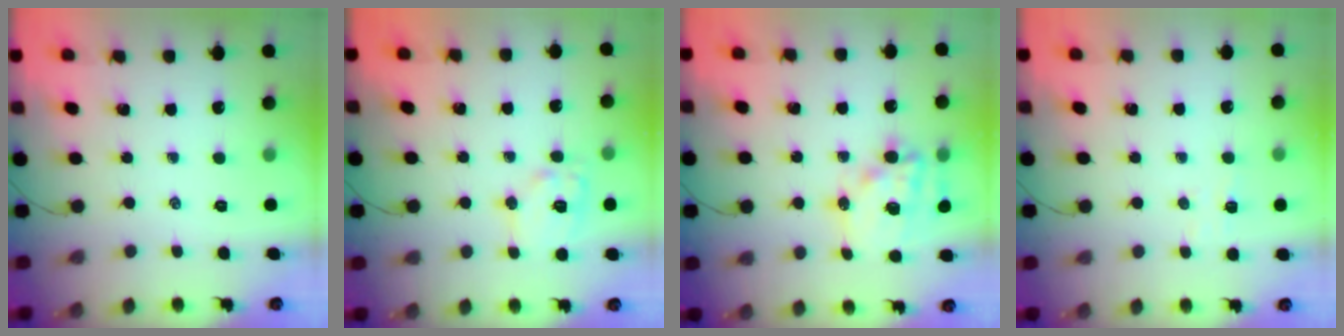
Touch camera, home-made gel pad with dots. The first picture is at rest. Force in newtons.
{"total": 10.8, "press": 10.6, "slide": 1.5}
{"total": 14.7, "press": 14.3, "slide": 3.3}
{"total": 3.5, "press": 3.4, "slide": 1.0}